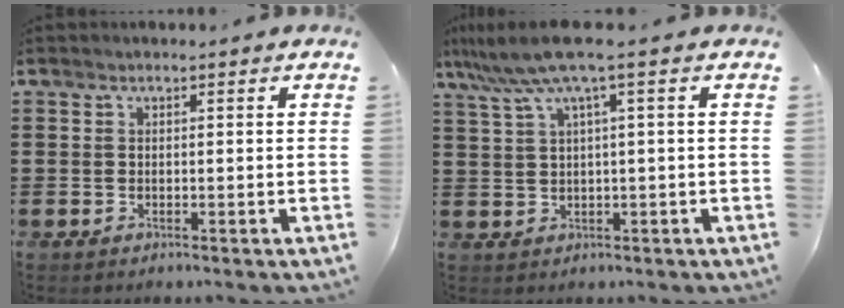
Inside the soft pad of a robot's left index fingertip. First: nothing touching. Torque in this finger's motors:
{"motor_torque": [1.12, -1.01, 0.64, 0.19]}